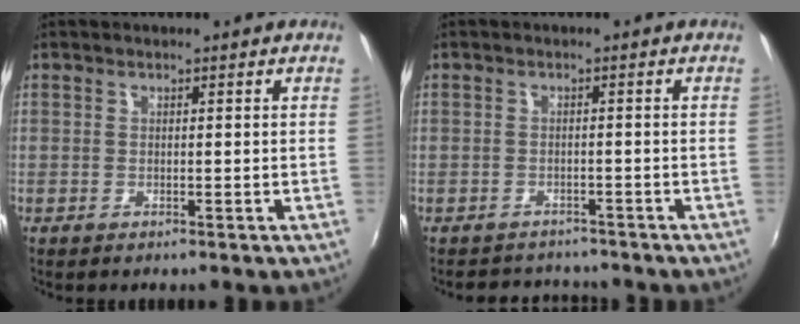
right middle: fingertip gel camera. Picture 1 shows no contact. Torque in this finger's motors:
{"motor_torque": [0.02, -0.30, -0.42, -0.09]}